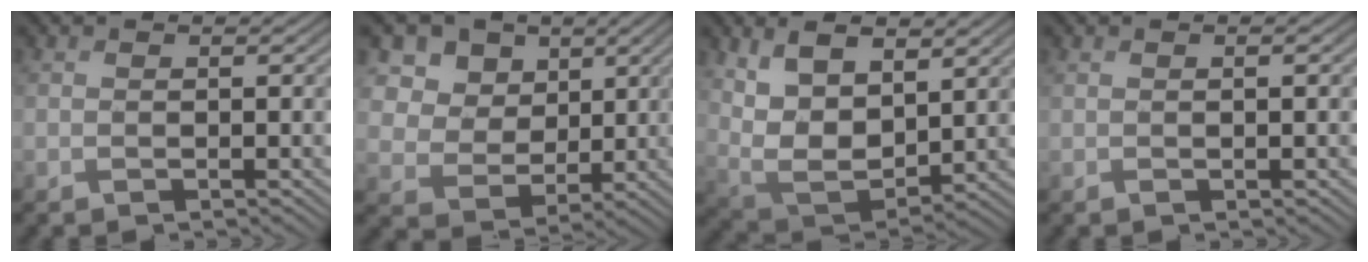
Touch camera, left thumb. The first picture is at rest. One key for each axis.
{"total": 14.4, "fx": 7.4, "fy": 10.6, "fz": 6.3, "tx": -0.208, "ty": 0.022, "tz": 0.173}
{"total": 10.1, "fx": 5.3, "fy": 5.0, "fz": 6.9, "tx": -0.163, "ty": -0.008, "tz": 0.109}
{"total": 0.7, "fx": 0.3, "fy": 0.0, "fz": 0.6, "tx": -0.011, "ty": 0.001, "tz": 0.008}